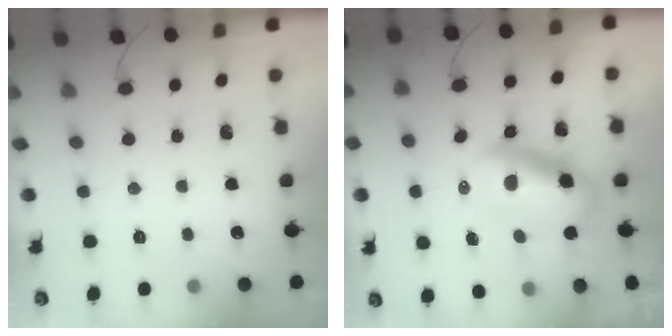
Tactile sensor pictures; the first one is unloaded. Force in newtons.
{"total": 8.7, "press": 8.4, "slide": 2.3}